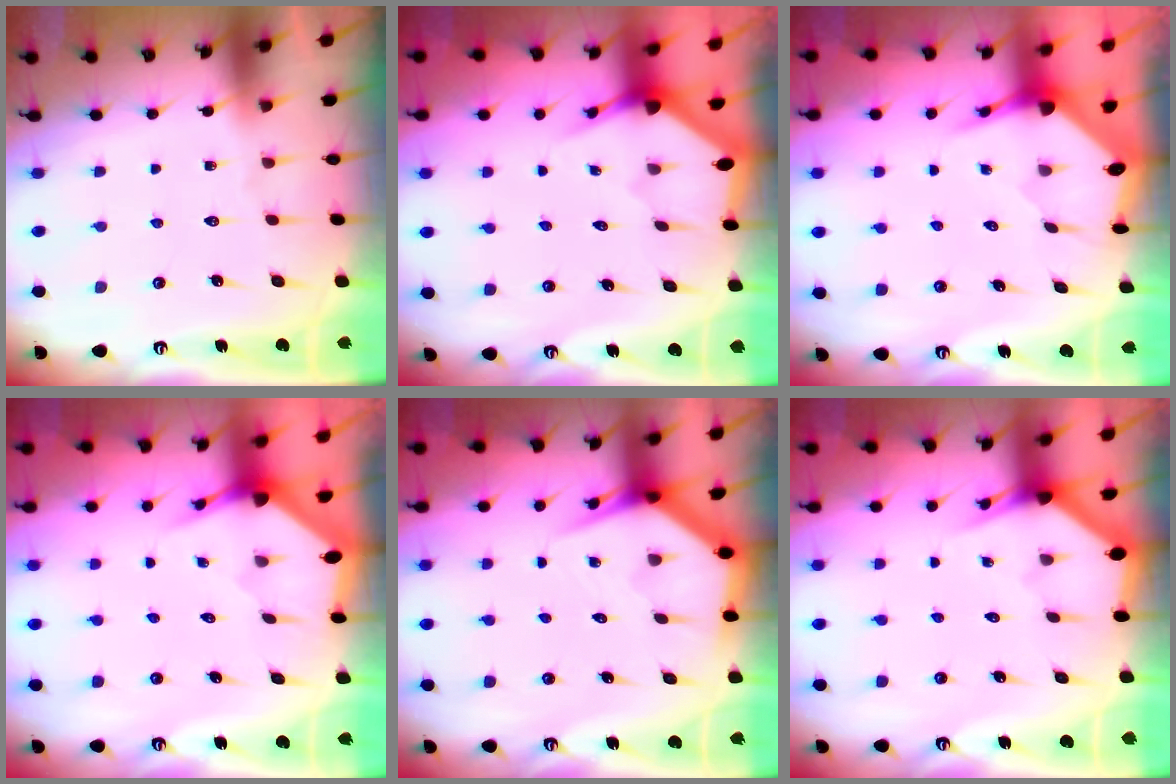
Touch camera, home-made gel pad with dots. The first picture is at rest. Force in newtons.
{"total": 3.0, "press": 3.0, "slide": 0.2}
{"total": 3.4, "press": 3.4, "slide": 0.6}
{"total": 2.9, "press": 2.9, "slide": 0.2}
{"total": 4.4, "press": 4.4, "slide": 0.3}
{"total": 2.9, "press": 2.9, "slide": 0.1}